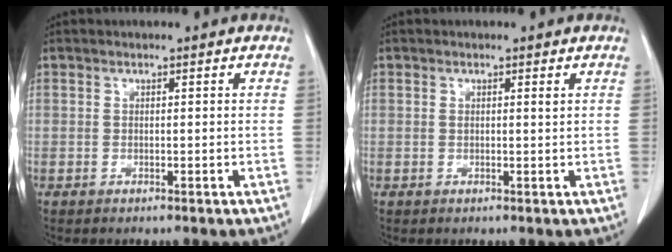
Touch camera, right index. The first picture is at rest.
{"total": 0.7, "force": [0.5, 0.0, 0.6], "torque": [-0.010, 0.000, 0.010]}